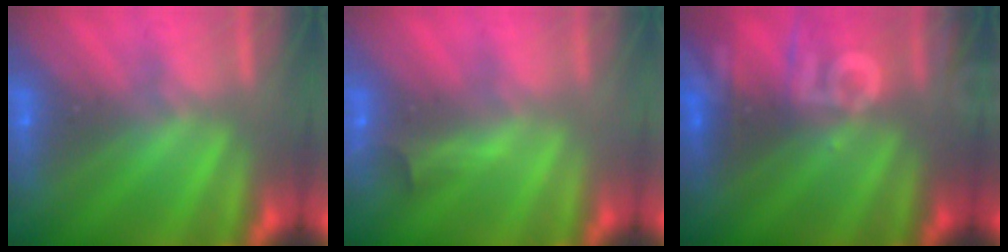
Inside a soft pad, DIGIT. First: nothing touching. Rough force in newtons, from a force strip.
{"total": 2.8}
{"total": 2.6}